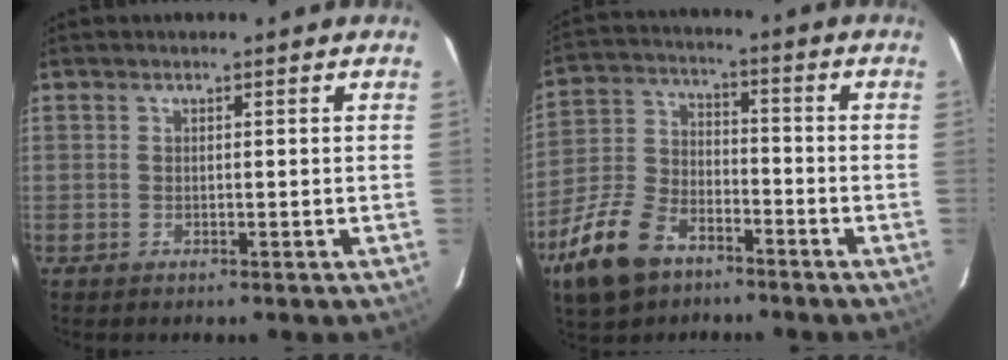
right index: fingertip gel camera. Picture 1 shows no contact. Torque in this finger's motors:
{"motor_torque": [1.01, -1.02, 0.21, 0.05]}